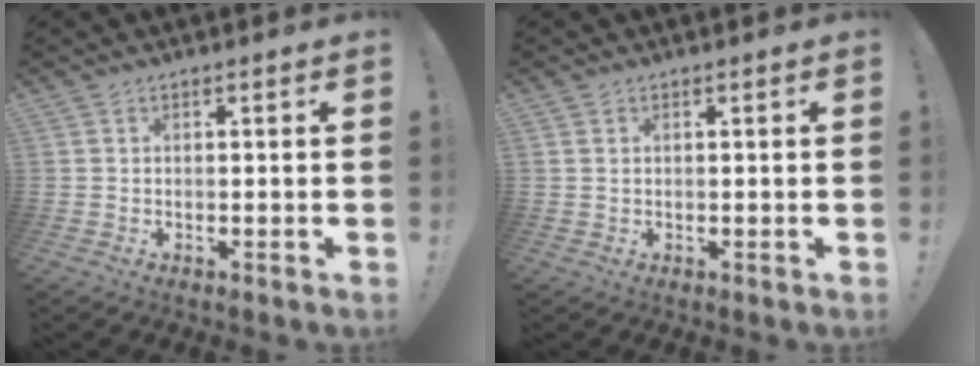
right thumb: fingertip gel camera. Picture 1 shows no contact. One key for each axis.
{"total": 0.7, "fx": 0.4, "fy": 0.3, "fz": 0.4, "tx": -0.010, "ty": 0.001, "tz": 0.008}